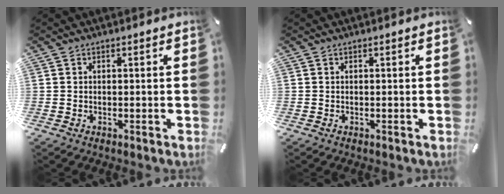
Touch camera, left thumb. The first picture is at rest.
{"total": 0.0}